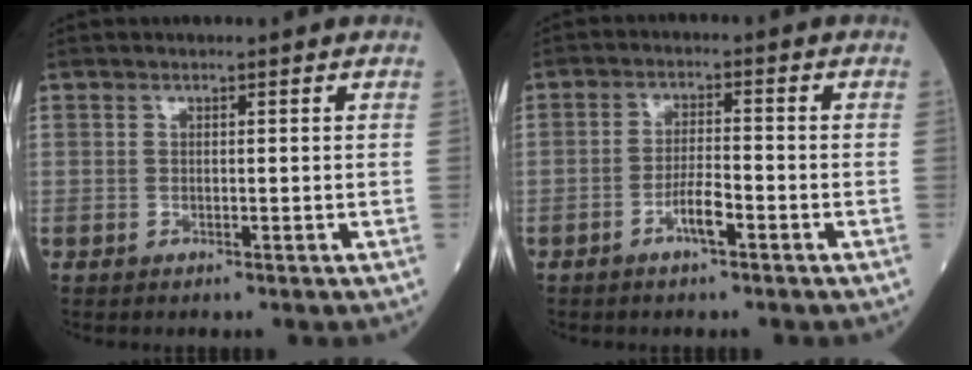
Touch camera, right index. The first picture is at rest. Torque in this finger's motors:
{"motor_torque": [0.44, -0.24, 0.07, 0.02]}